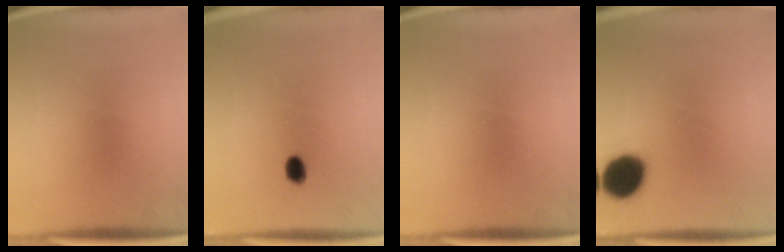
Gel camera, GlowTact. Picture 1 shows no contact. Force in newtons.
{"total": 2.4}
{"total": 0.0}
{"total": 11.3}